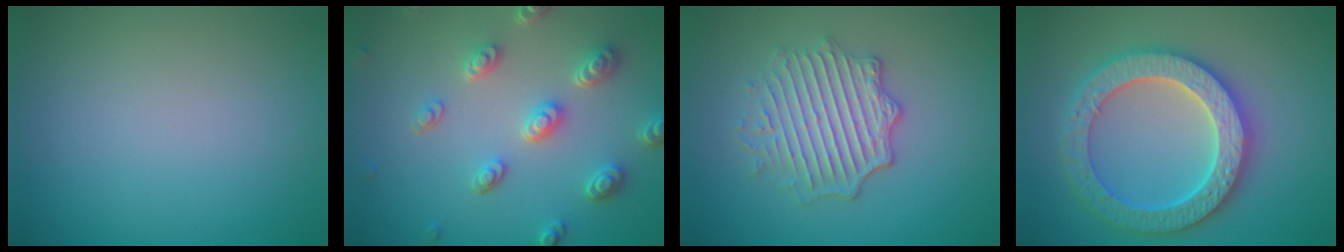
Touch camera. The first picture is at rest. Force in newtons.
{"total": 4.5, "press": 3.6, "slide": 2.7}
{"total": 4.2, "press": 3.8, "slide": 1.9}
{"total": 6.3, "press": 6.2, "slide": 1.2}